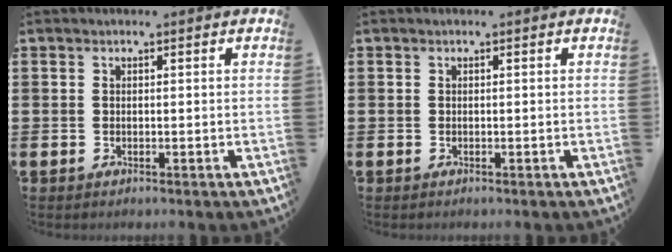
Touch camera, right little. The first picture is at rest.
{"total": 0.0}